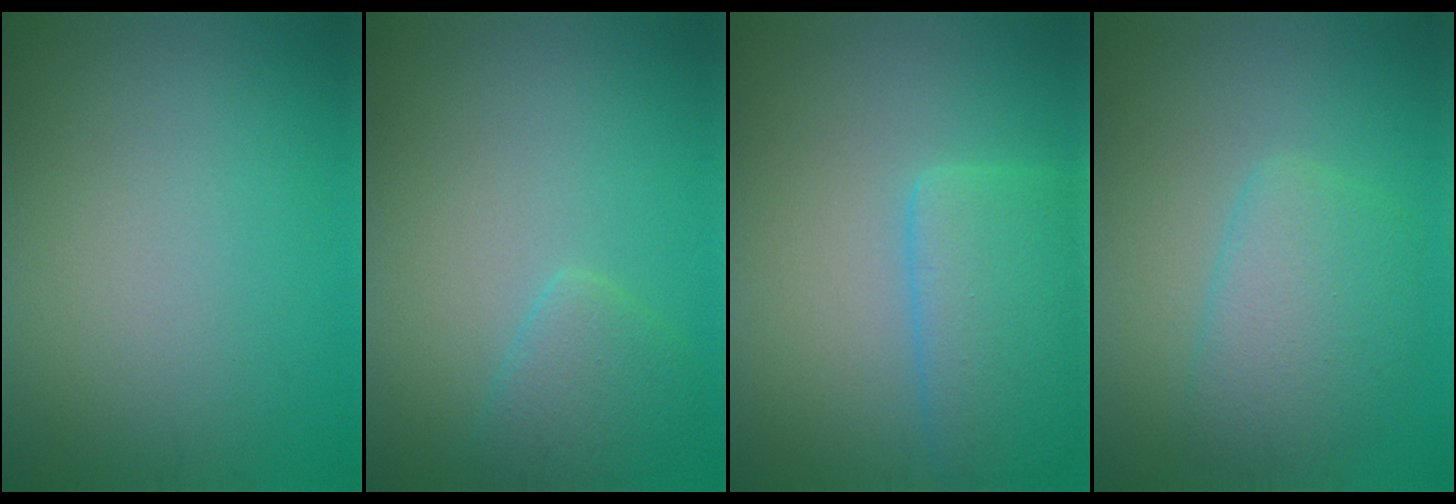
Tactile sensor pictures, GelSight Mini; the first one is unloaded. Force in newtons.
{"total": 2.5, "press": 2.5, "slide": 0.2}
{"total": 4.6, "press": 4.6, "slide": 0.2}
{"total": 3.9, "press": 3.9, "slide": 0.4}